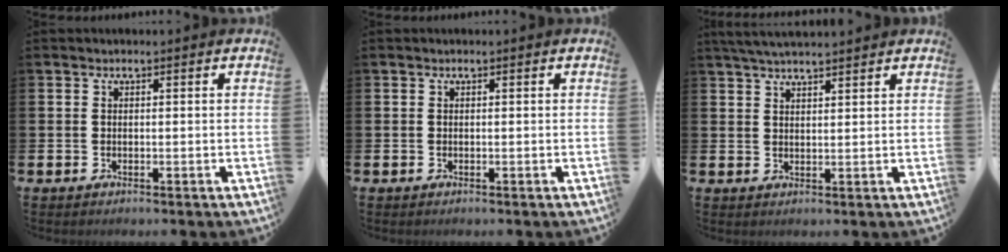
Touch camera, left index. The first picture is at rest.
{"total": 0.0}
{"total": 3.7, "force": [3.5, 0.4, 1.1], "torque": [-0.028, -0.007, 0.065]}